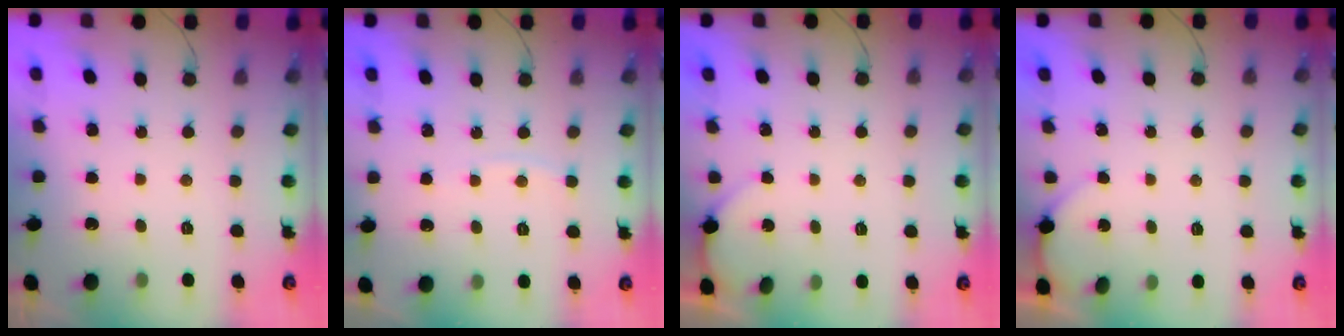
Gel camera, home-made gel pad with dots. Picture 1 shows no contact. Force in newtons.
{"total": 2.7, "press": 2.7, "slide": 0.3}
{"total": 1.0, "press": 1.0, "slide": 0.1}
{"total": 1.0, "press": 1.0, "slide": 0.1}